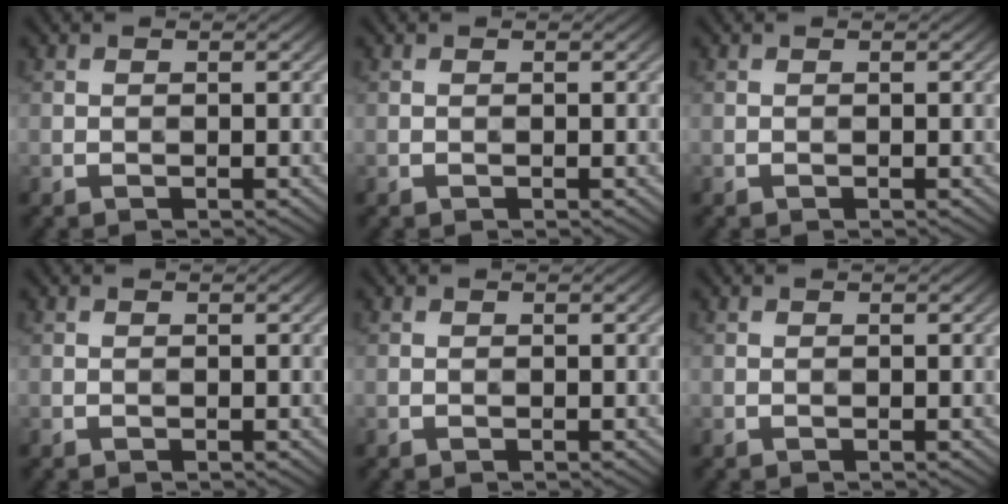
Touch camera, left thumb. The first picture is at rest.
{"total": 0.0}
{"total": 0.0}
{"total": 0.0}
{"total": 0.0}
{"total": 0.0}